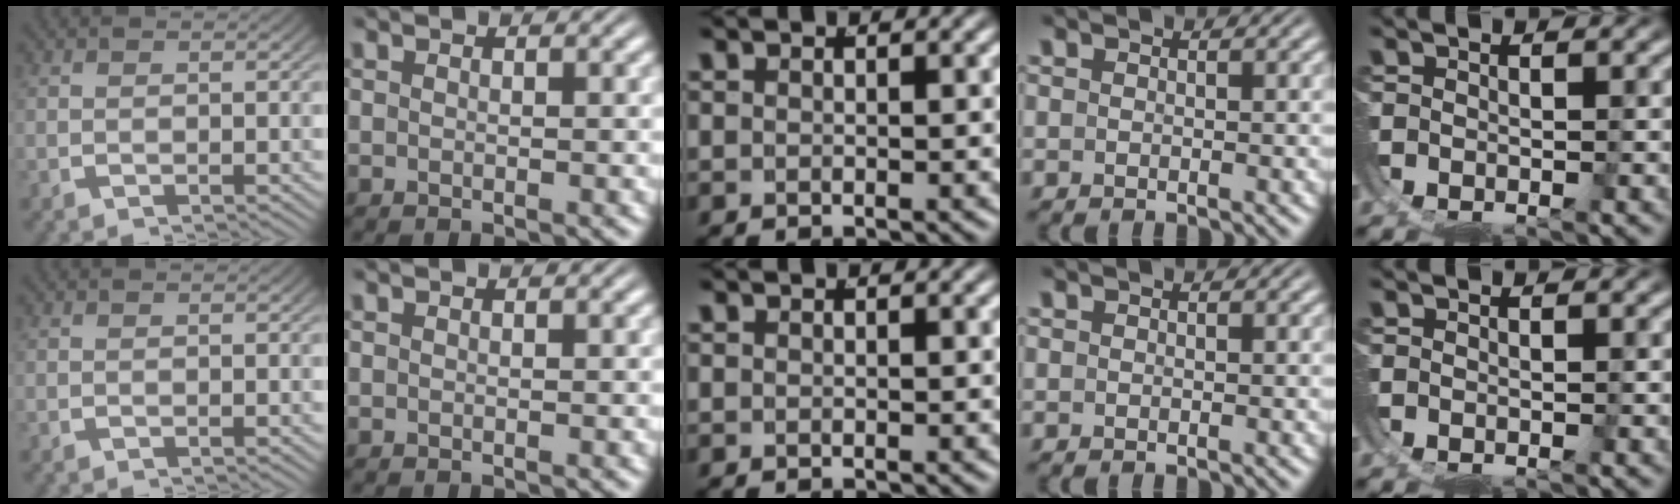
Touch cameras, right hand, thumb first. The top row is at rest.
{}